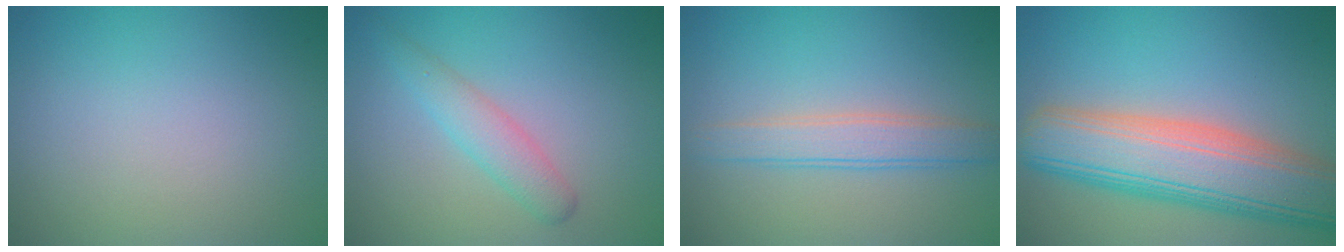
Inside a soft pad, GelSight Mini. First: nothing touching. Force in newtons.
{"total": 2.5, "press": 2.5, "slide": 0.1}
{"total": 3.0, "press": 3.0, "slide": 0.1}
{"total": 10.4, "press": 10.3, "slide": 1.1}